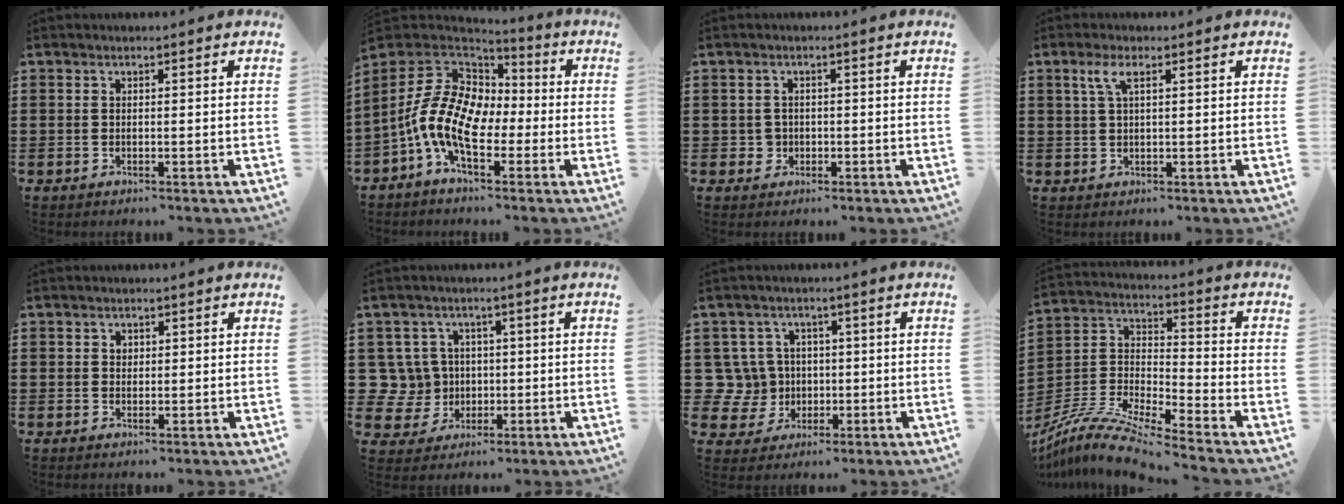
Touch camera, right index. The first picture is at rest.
{"total": 13.7, "force": [-3.6, 7.9, 10.6], "torque": [-0.255, 0.004, -0.078]}
{"total": 1.9, "force": [-0.4, 1.8, 0.3], "torque": [-0.013, 0.007, -0.011]}
{"total": 2.9, "force": [1.2, 0.8, 2.5], "torque": [-0.053, 0.008, 0.019]}
{"total": 1.1, "force": [0.5, 0.9, 0.4], "torque": [-0.010, 0.004, 0.010]}
{"total": 7.0, "force": [0.4, 6.7, 2.0], "torque": [-0.088, 0.011, 0.008]}
{"total": 7.0, "force": [0.3, 6.7, 1.9], "torque": [-0.094, 0.008, 0.004]}
{"total": 9.1, "force": [-8.2, 0.8, 3.8], "torque": [-0.091, -0.003, -0.170]}